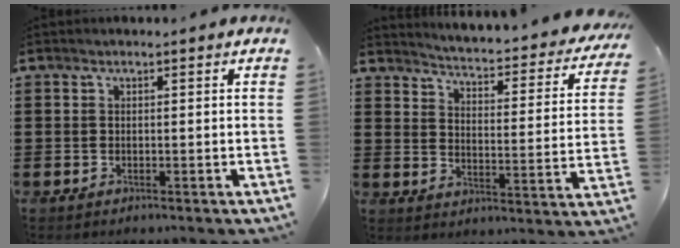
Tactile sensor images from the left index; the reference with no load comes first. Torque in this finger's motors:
{"motor_torque": [2.14, 0.00, 0.57, 0.07]}